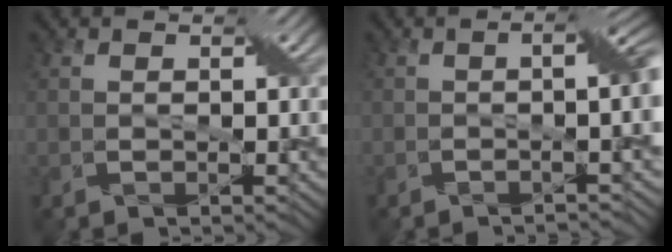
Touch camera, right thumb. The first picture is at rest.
{"total": 7.0, "force": [-1.0, 1.6, 6.7], "torque": [-0.080, 0.004, -0.018]}